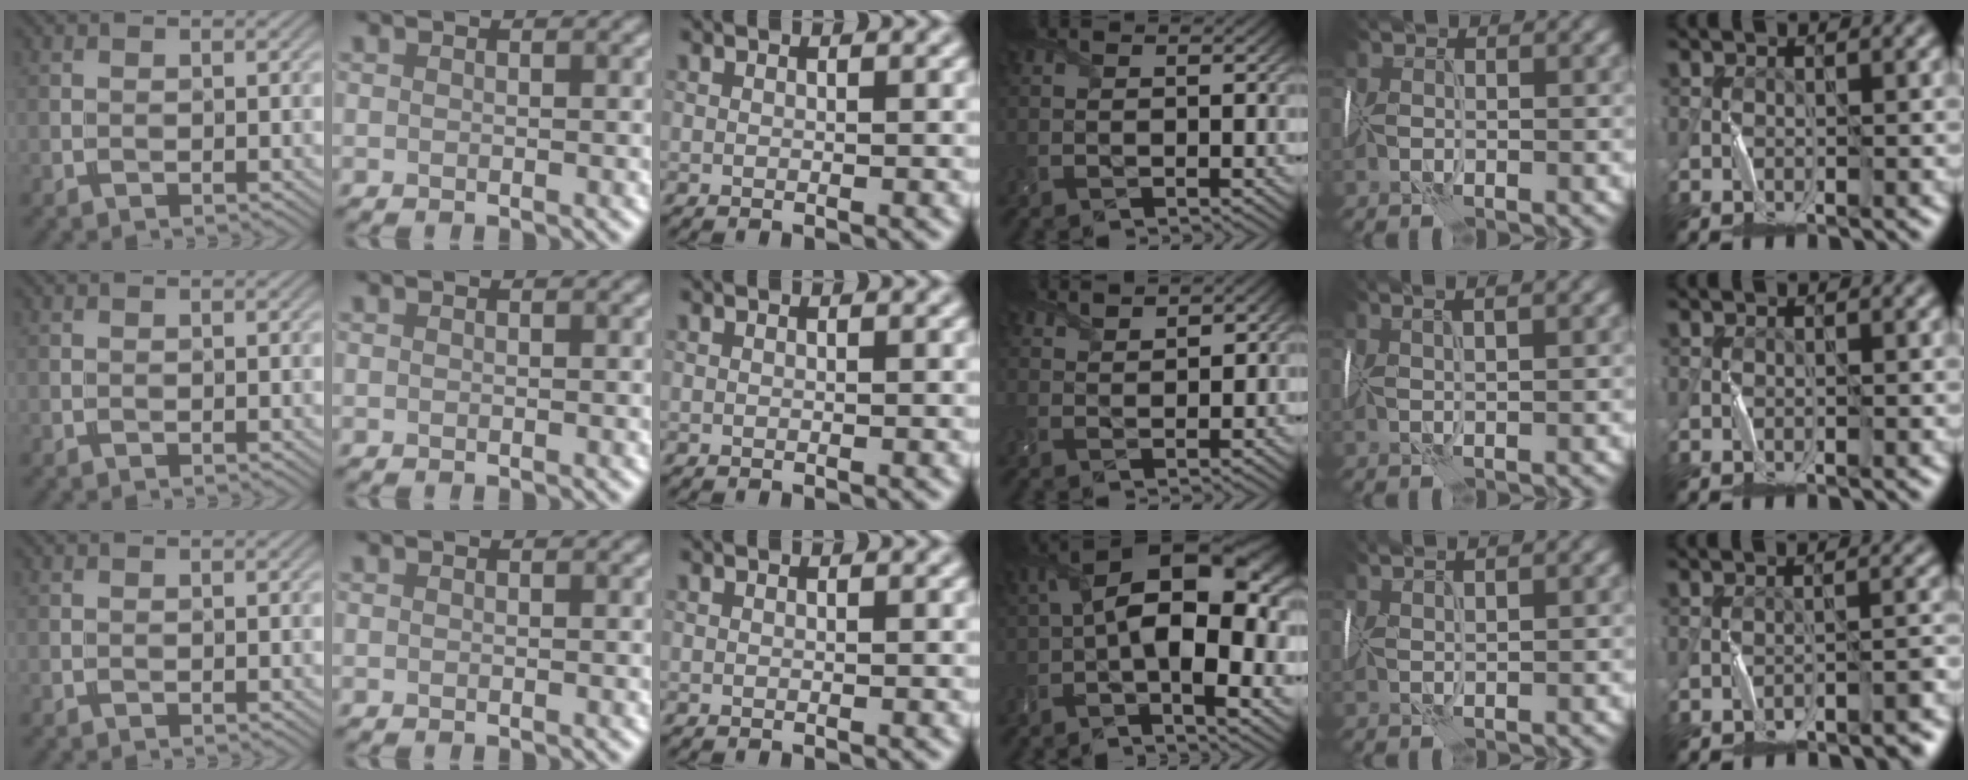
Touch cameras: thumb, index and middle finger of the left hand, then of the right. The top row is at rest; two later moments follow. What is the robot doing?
{"motion": "wrap", "object": "sponge"}